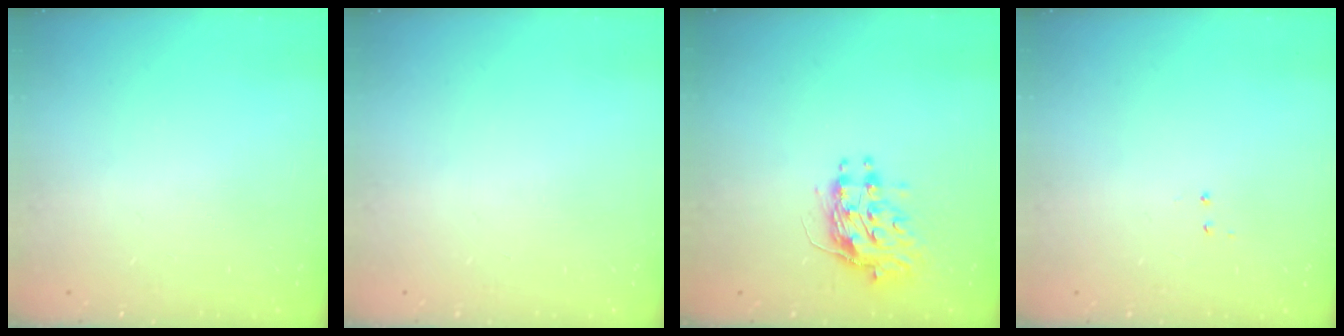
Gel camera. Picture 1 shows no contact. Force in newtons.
{"total": 0.0}
{"total": 9.6, "press": 9.6, "slide": 0.3}
{"total": 4.0, "press": 4.0, "slide": 0.4}